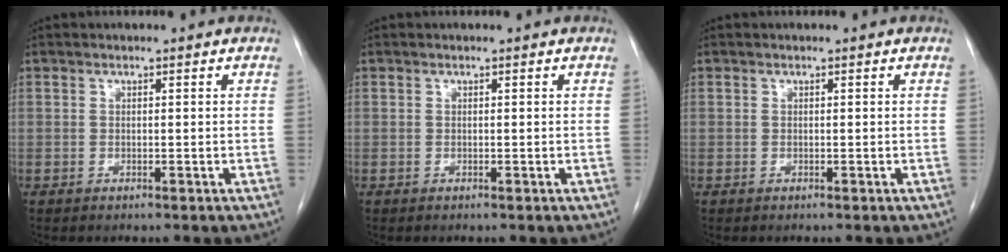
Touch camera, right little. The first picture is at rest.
{"total": 0.0}
{"total": 0.0}